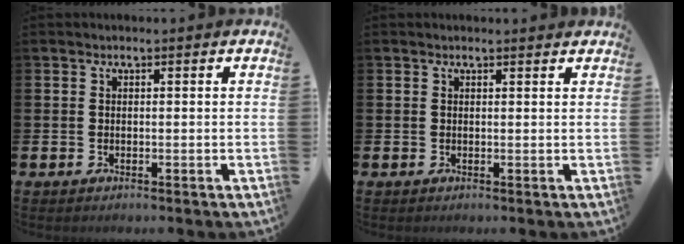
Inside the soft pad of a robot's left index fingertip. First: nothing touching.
{"total": 0.6, "force": [0.6, 0.0, 0.1], "torque": [0.006, -0.002, 0.009]}